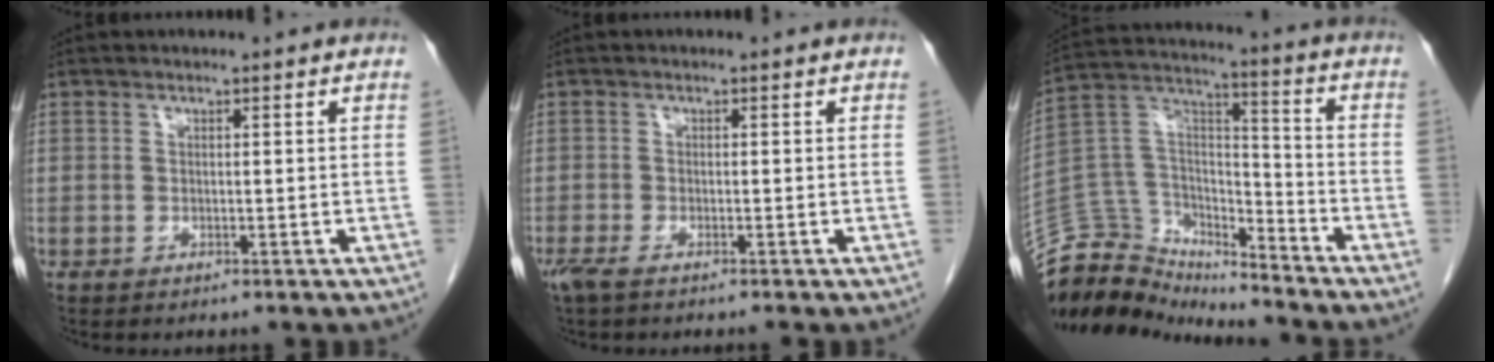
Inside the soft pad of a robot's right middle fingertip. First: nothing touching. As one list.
[{"total": 2.5, "force": [-1.9, 0.3, 1.7], "torque": [-0.032, -0.007, -0.037]}, {"total": 13.8, "force": [-13.4, 3.2, 0.3], "torque": [-0.009, 0.080, -0.248]}]